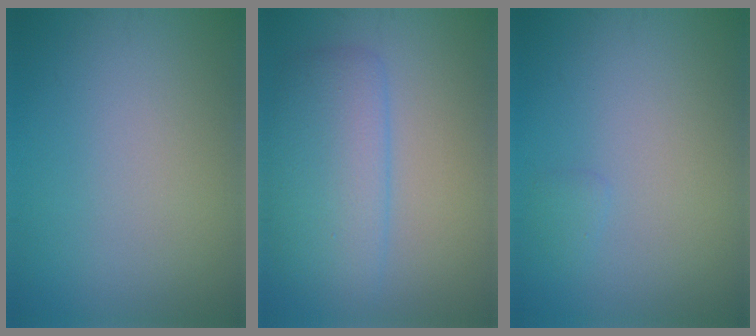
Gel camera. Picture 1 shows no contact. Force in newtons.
{"total": 5.3, "press": 5.3, "slide": 0.1}
{"total": 0.6, "press": 0.6, "slide": 0.1}